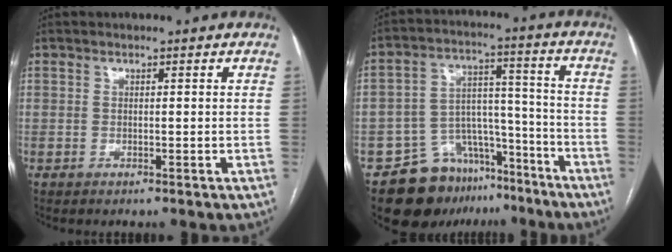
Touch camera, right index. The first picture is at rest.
{"total": 13.7, "force": [-9.8, 8.8, 4.0], "torque": [-0.048, 0.066, -0.147]}